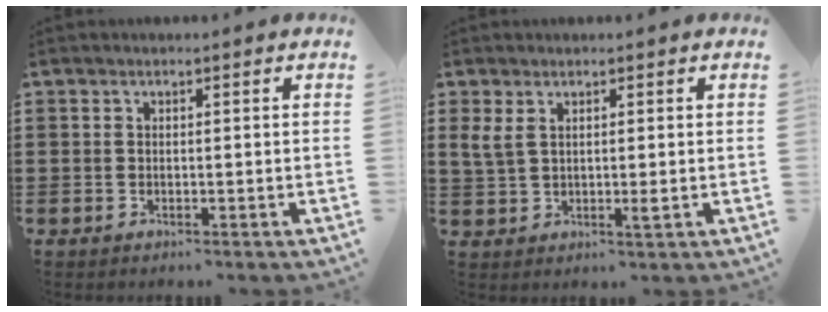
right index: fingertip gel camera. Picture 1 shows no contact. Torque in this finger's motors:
{"motor_torque": [-0.04, 0.24, 0.04, 0.07]}